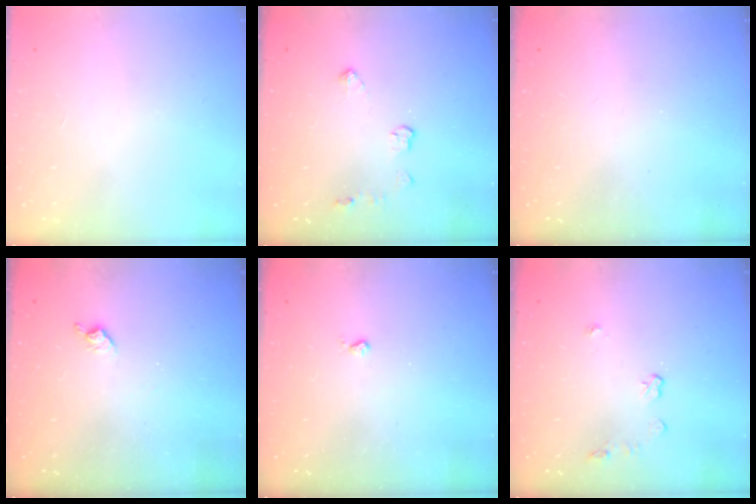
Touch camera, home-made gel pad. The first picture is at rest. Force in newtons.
{"total": 4.7, "press": 4.6, "slide": 0.7}
{"total": 0.0}
{"total": 5.9, "press": 5.9, "slide": 0.8}
{"total": 2.1, "press": 2.1, "slide": 0.5}
{"total": 4.1, "press": 4.1, "slide": 0.6}